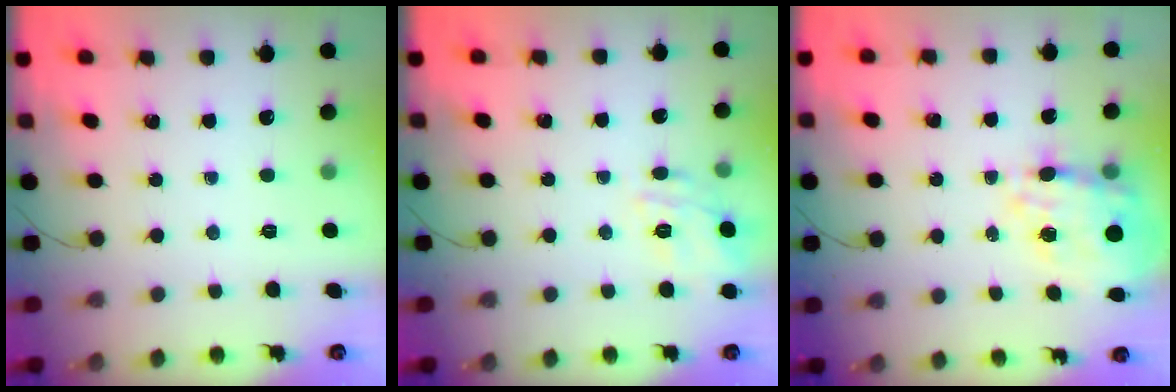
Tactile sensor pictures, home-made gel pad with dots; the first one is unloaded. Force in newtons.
{"total": 11.9, "press": 11.9, "slide": 0.7}
{"total": 14.7, "press": 14.2, "slide": 3.8}